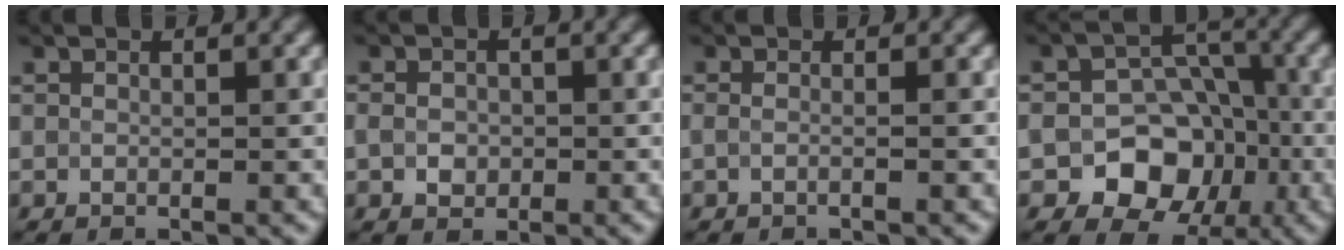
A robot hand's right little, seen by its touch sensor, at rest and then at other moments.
{"total": 1.9, "force": [-0.4, 1.5, 1.1], "torque": [-0.023, -0.002, -0.008]}
{"total": 2.1, "force": [0.1, 1.1, 1.7], "torque": [0.001, -0.002, -0.026]}
{"total": 8.3, "force": [-3.1, 6.4, 4.2], "torque": [-0.030, 0.003, -0.064]}